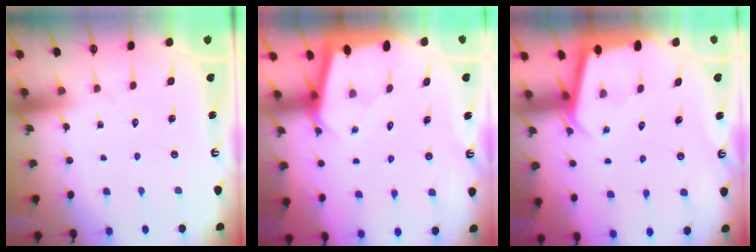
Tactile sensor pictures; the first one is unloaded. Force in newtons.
{"total": 2.3, "press": 2.3, "slide": 0.2}
{"total": 2.5, "press": 2.5, "slide": 0.1}